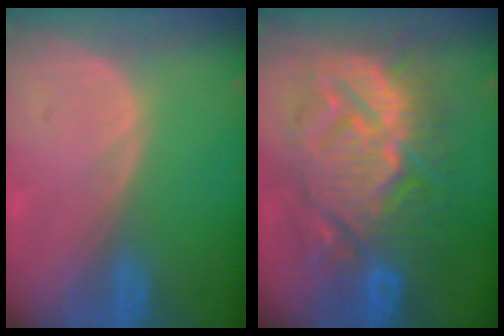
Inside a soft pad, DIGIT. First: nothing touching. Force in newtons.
{"total": 13.9, "press": 13.9, "slide": 1.3}